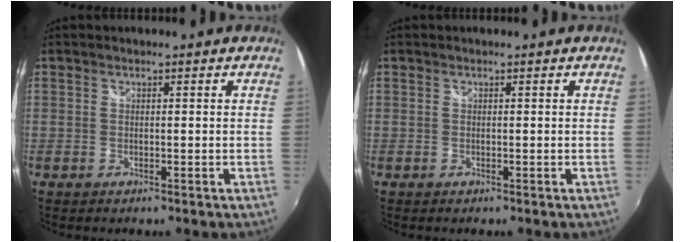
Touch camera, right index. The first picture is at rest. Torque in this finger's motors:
{"motor_torque": [0.00, 0.05, 0.00, 0.00]}